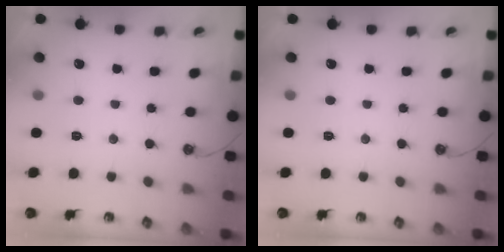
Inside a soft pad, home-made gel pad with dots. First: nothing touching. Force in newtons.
{"total": 0.0}